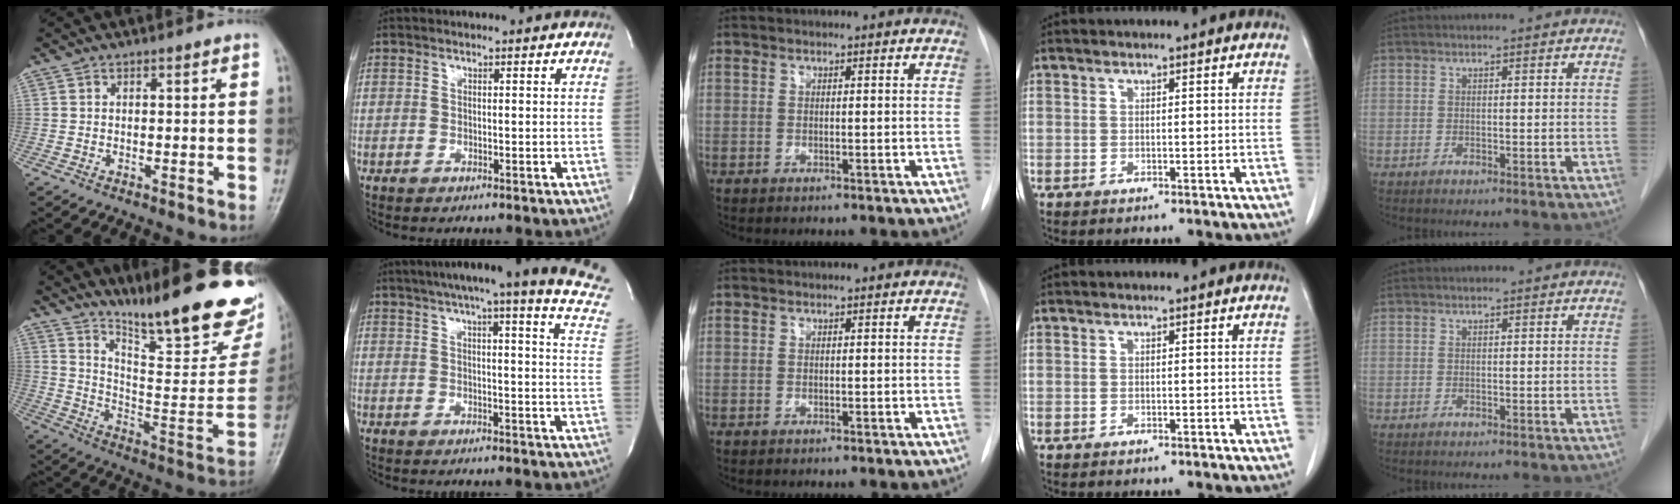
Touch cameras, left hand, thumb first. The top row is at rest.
{"thumb": {"total": 27.8, "force": [20.5, 5.8, 17.8], "torque": [-0.232, -0.119, 0.299]}, "index": {"total": 21.5, "force": [18.2, -0.1, 11.3], "torque": [-0.155, -0.047, 0.206]}}